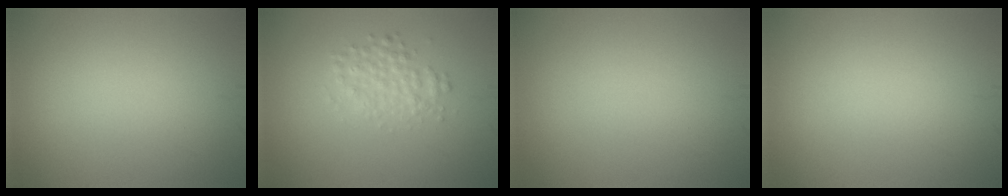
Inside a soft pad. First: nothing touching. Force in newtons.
{"total": 2.5, "press": 2.5, "slide": 0.1}
{"total": 0.0}
{"total": 0.0}